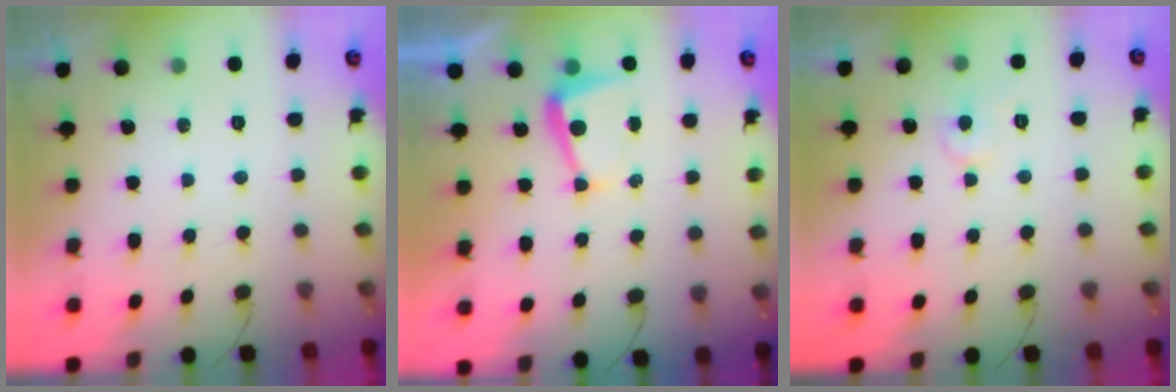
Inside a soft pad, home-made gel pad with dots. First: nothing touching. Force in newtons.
{"total": 4.5, "press": 4.4, "slide": 0.5}
{"total": 4.8, "press": 4.8, "slide": 0.2}